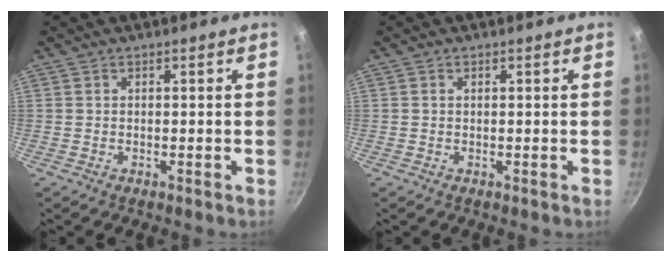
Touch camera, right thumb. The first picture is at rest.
{"total": 0.0}